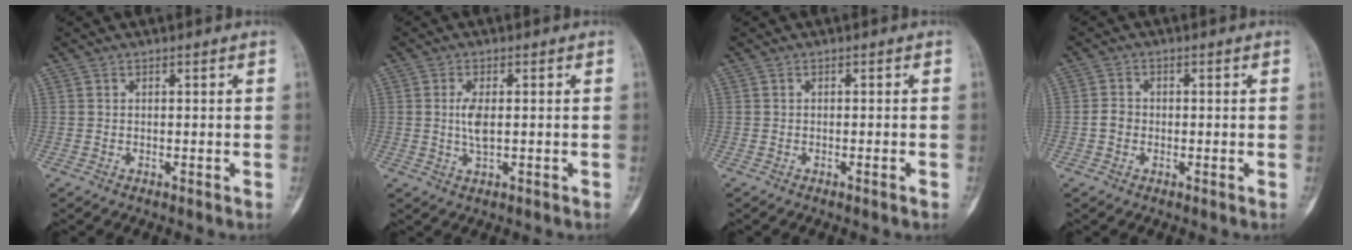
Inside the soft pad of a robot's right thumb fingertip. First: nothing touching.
{"total": 3.7, "force": [0.0, 1.3, 3.5], "torque": [-0.073, -0.006, -0.001]}
{"total": 1.0, "force": [-0.6, -0.1, 0.8], "torque": [-0.015, 0.001, -0.007]}
{"total": 2.3, "force": [-0.6, 1.9, 1.0], "torque": [-0.013, 0.008, -0.015]}